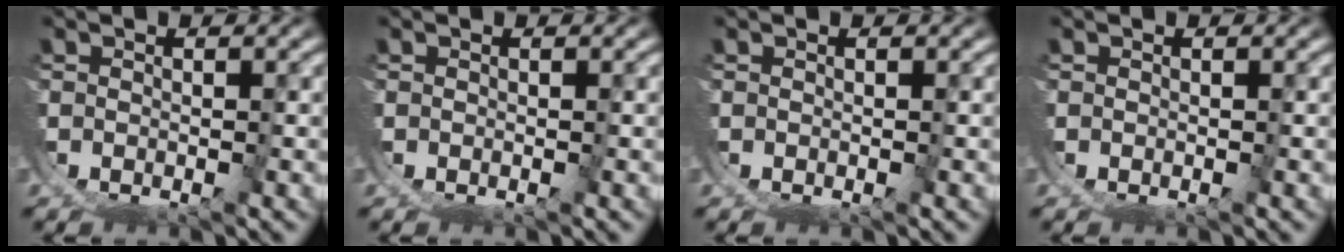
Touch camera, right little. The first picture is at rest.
{"total": 0.0}
{"total": 0.0}
{"total": 0.0}